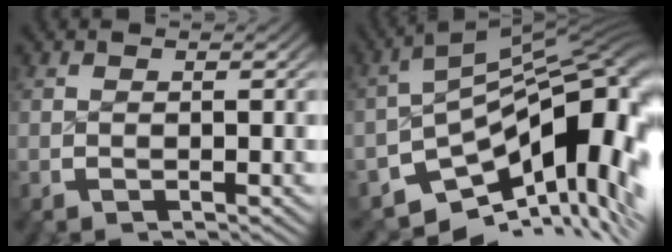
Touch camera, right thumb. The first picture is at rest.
{"total": 16.9, "force": [-5.4, 9.4, 12.9], "torque": [-0.190, -0.042, -0.057]}